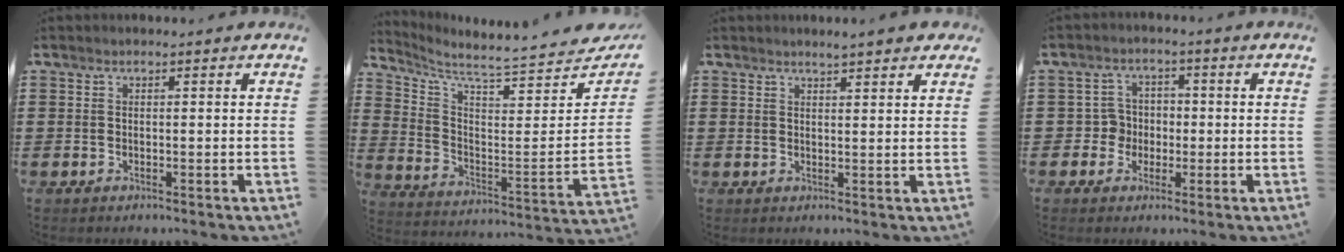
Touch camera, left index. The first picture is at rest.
{"total": 5.4, "force": [5.0, 0.0, 2.1], "torque": [-0.069, -0.061, 0.080]}
{"total": 2.4, "force": [2.3, -0.1, 0.8], "torque": [-0.021, 0.002, 0.043]}
{"total": 4.0, "force": [-0.8, 3.8, 0.9], "torque": [-0.033, 0.009, -0.019]}